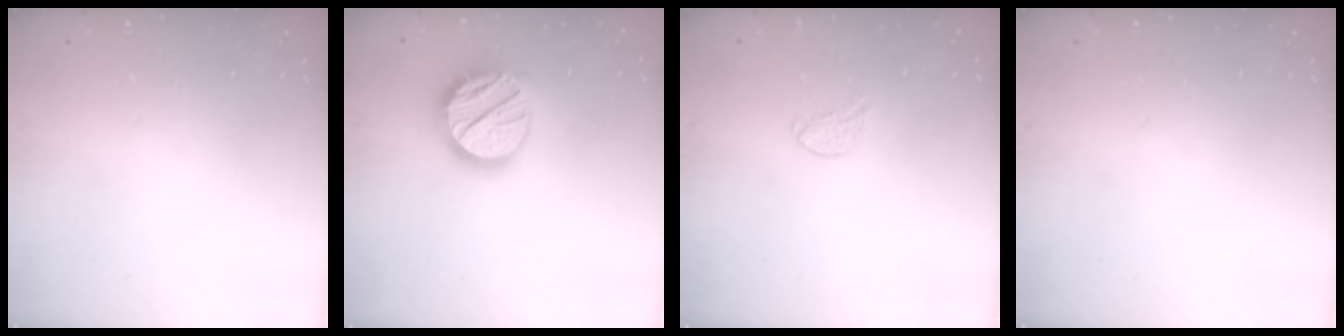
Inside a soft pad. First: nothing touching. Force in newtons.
{"total": 19.9, "press": 19.8, "slide": 1.7}
{"total": 6.7, "press": 6.7, "slide": 0.5}
{"total": 0.0}